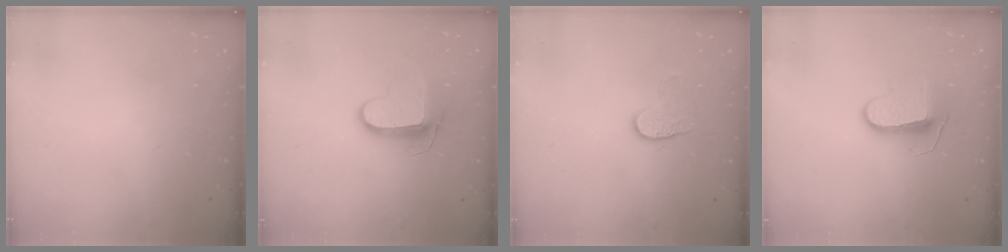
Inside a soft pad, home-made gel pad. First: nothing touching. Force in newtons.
{"total": 9.9, "press": 9.9, "slide": 0.7}
{"total": 6.9, "press": 6.8, "slide": 0.5}
{"total": 9.0, "press": 9.0, "slide": 0.5}